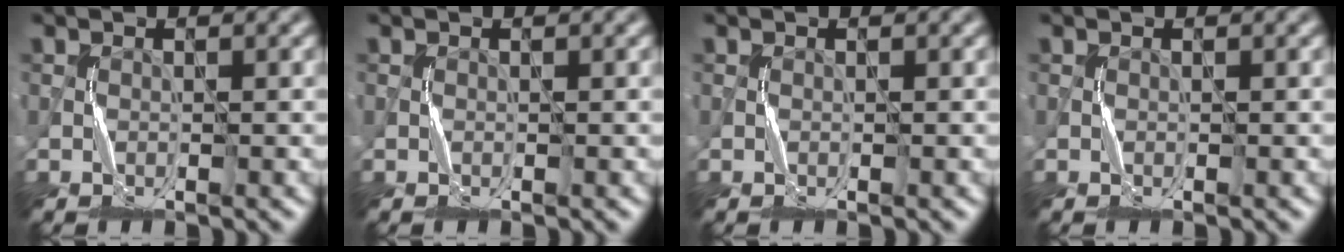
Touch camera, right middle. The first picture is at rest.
{"total": 0.0}
{"total": 0.0}
{"total": 0.0}